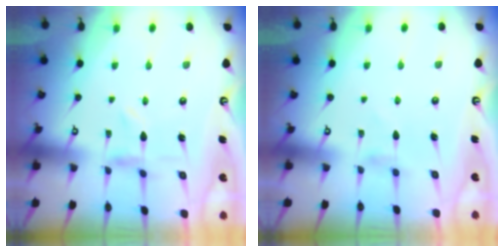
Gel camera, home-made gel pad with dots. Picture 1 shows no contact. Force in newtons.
{"total": 0.0}